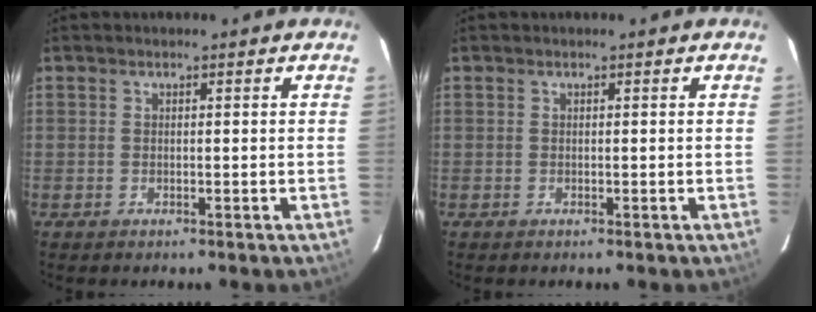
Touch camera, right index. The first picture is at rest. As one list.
[{"total": 0.0}]